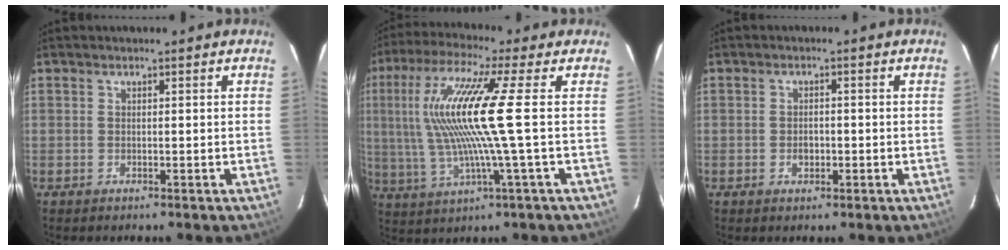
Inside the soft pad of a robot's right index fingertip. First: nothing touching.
{"total": 15.0, "force": [1.2, -0.5, 14.9], "torque": [-0.290, 0.002, 0.029]}
{"total": 2.1, "force": [-0.6, 1.6, 1.2], "torque": [-0.020, 0.002, -0.010]}